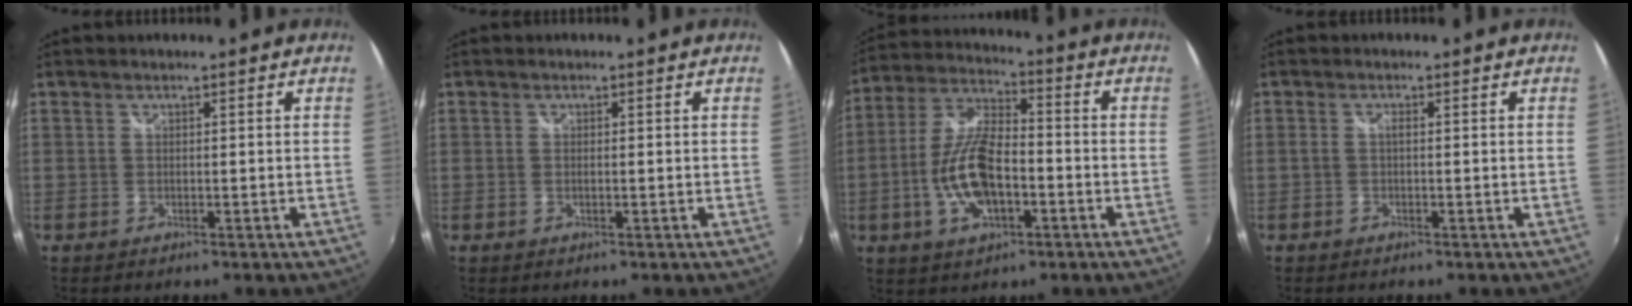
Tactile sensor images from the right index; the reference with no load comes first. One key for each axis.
{"total": 0.8, "fx": 0.0, "fy": 0.1, "fz": 0.7, "tx": -0.016, "ty": 0.000, "tz": -0.002}
{"total": 13.2, "fx": -3.7, "fy": 5.9, "fz": 11.2, "tx": -0.236, "ty": 0.004, "tz": -0.068}
{"total": 0.9, "fx": -0.1, "fy": 0.2, "fz": 0.9, "tx": -0.016, "ty": 0.003, "tz": -0.004}